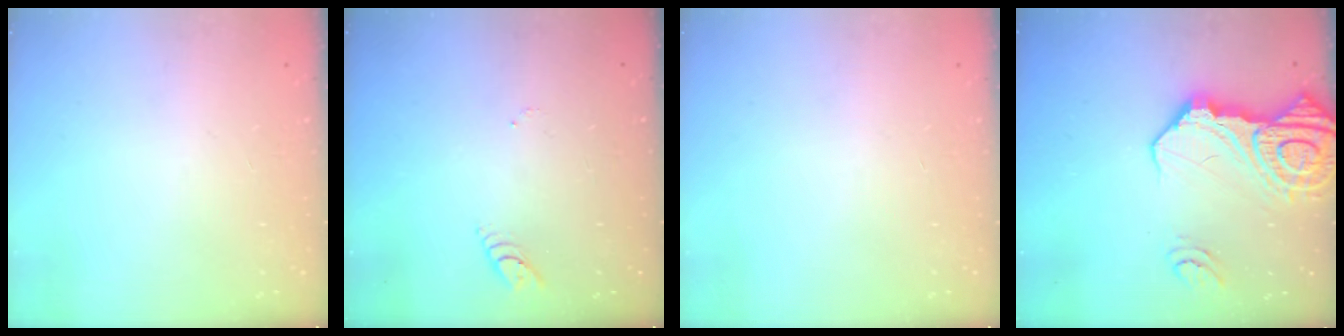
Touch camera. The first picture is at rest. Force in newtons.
{"total": 2.6, "press": 2.6, "slide": 0.3}
{"total": 0.0}
{"total": 22.2, "press": 22.0, "slide": 2.6}